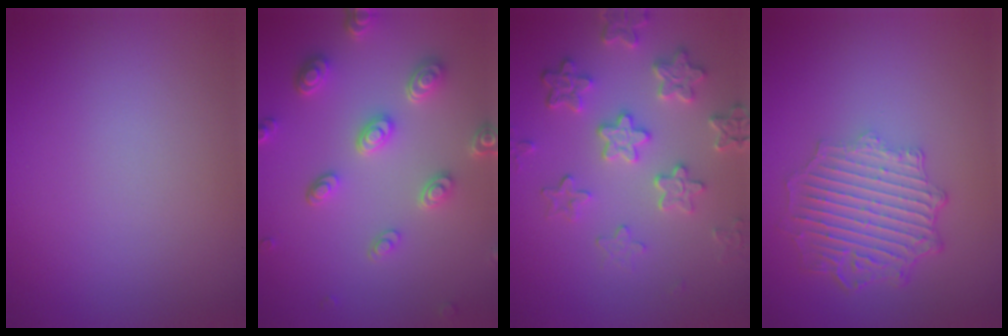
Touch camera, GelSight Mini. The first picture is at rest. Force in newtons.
{"total": 4.5, "press": 3.7, "slide": 2.6}
{"total": 5.4, "press": 4.2, "slide": 3.3}
{"total": 6.0, "press": 4.6, "slide": 3.9}